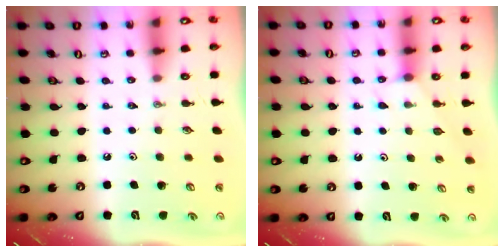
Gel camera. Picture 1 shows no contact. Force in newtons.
{"total": 2.7, "press": 2.7, "slide": 0.3}